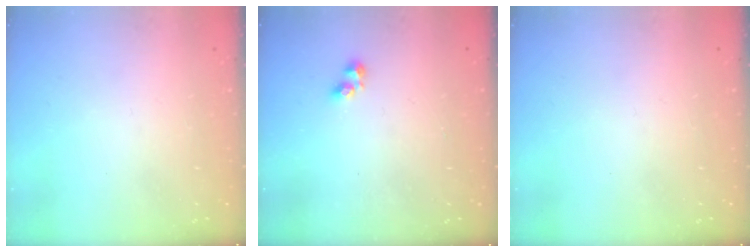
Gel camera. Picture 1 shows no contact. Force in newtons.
{"total": 2.4, "press": 2.3, "slide": 0.4}
{"total": 0.0}